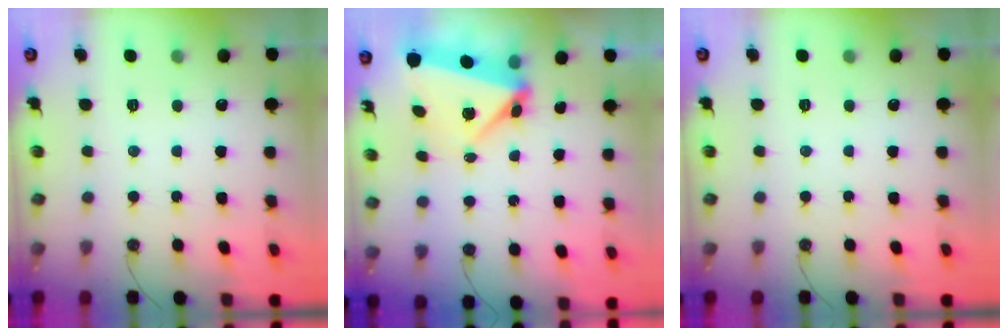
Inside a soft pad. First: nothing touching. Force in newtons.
{"total": 6.5, "press": 5.6, "slide": 3.3}
{"total": 0.0}